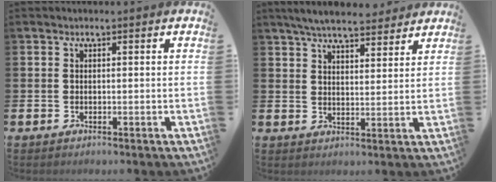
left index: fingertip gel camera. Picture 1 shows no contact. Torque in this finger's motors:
{"motor_torque": [1.01, -1.13, 0.70, 0.21]}